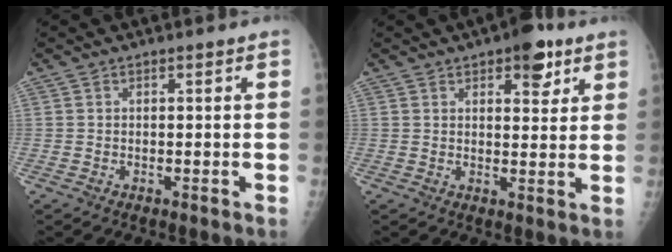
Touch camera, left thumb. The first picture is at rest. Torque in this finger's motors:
{"motor_torque": [1.03, 0.62, 0.79, -0.69, 0.00]}